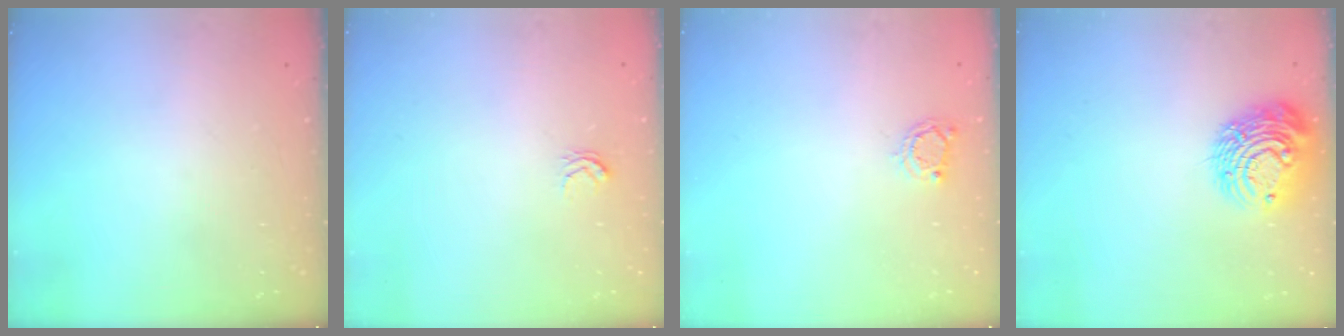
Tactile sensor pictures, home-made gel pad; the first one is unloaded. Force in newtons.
{"total": 2.6, "press": 2.6, "slide": 0.3}
{"total": 3.0, "press": 3.0, "slide": 0.4}
{"total": 11.9, "press": 11.8, "slide": 1.1}